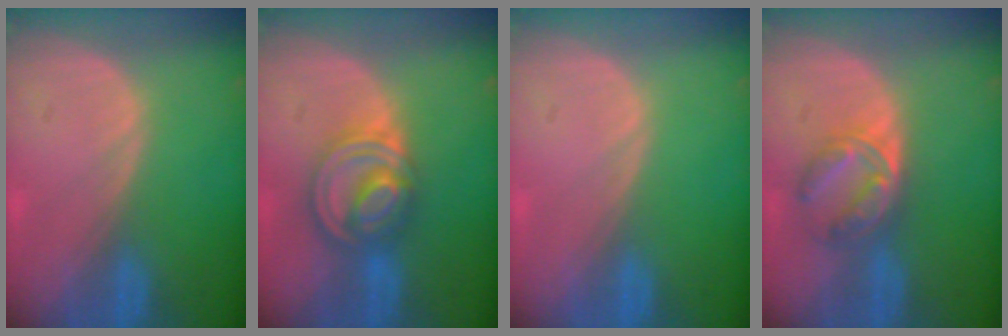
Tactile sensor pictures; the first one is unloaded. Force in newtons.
{"total": 8.0, "press": 6.9, "slide": 3.9}
{"total": 0.0}
{"total": 5.9, "press": 5.6, "slide": 1.9}